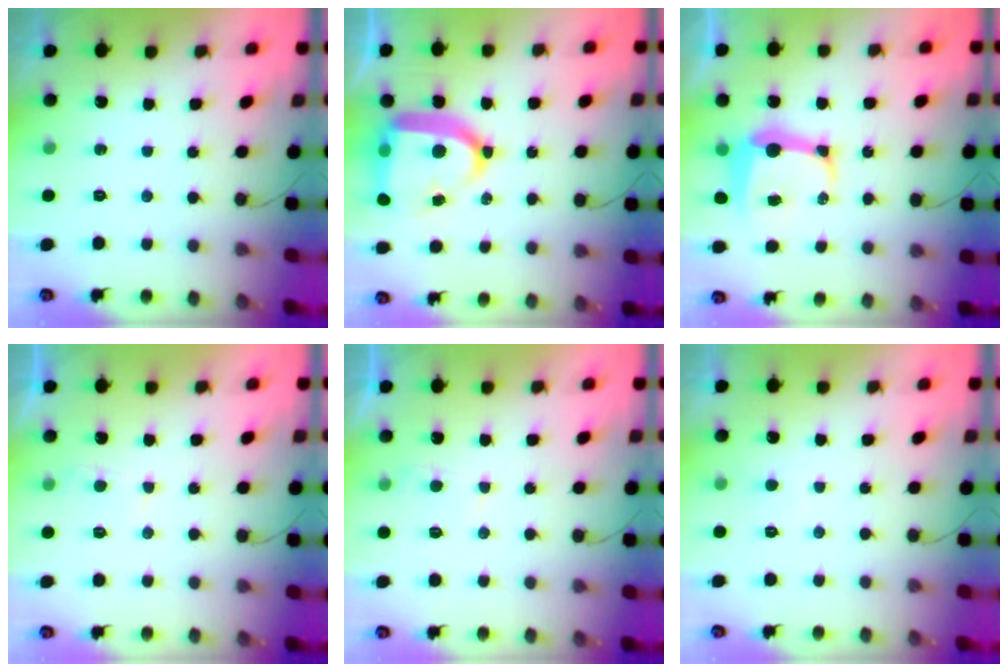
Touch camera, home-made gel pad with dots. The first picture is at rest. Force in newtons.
{"total": 19.3, "press": 19.2, "slide": 1.9}
{"total": 10.2, "press": 10.2, "slide": 1.3}
{"total": 3.1, "press": 3.1, "slide": 0.4}
{"total": 3.1, "press": 3.1, "slide": 0.4}
{"total": 4.3, "press": 4.3, "slide": 0.4}